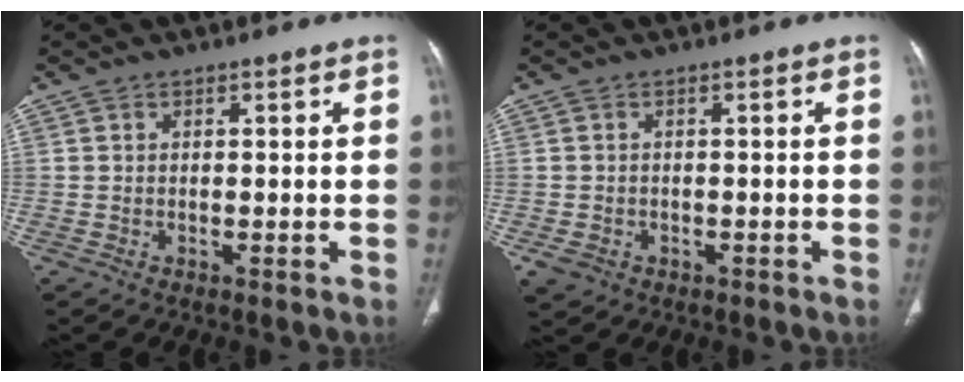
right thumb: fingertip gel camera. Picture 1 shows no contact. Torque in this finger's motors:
{"motor_torque": [0.19, 0.03, -0.16, -0.06, 0.05]}